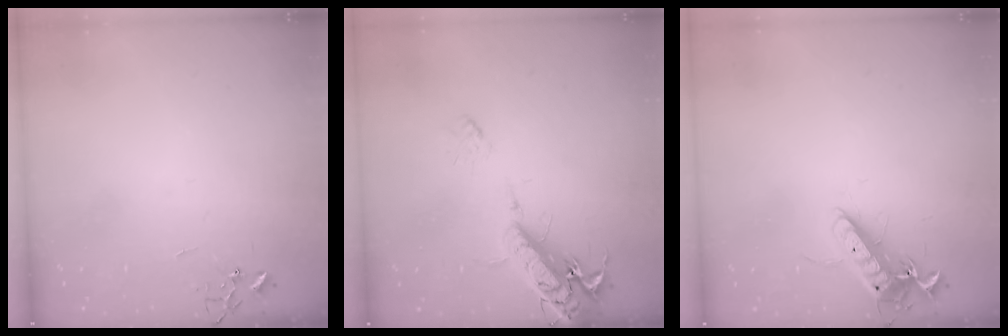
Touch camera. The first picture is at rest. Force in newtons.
{"total": 16.4, "press": 15.9, "slide": 3.8}
{"total": 13.2, "press": 13.1, "slide": 1.2}